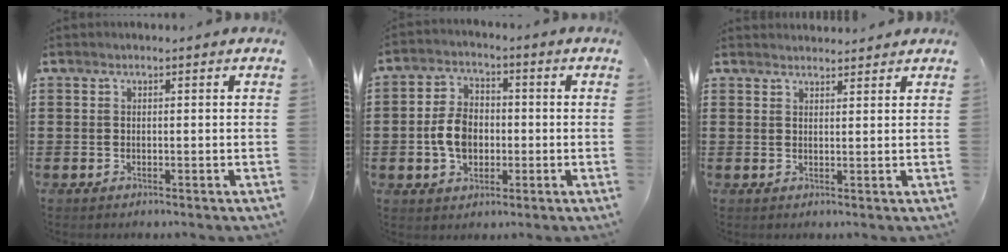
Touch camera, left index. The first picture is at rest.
{"total": 6.6, "force": [-1.0, 4.7, 4.6], "torque": [-0.100, 0.003, -0.025]}
{"total": 1.9, "force": [1.9, 0.2, 0.1], "torque": [-0.006, -0.002, 0.038]}